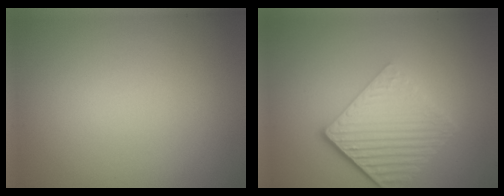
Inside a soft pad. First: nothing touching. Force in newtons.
{"total": 6.2, "press": 4.2, "slide": 4.6}